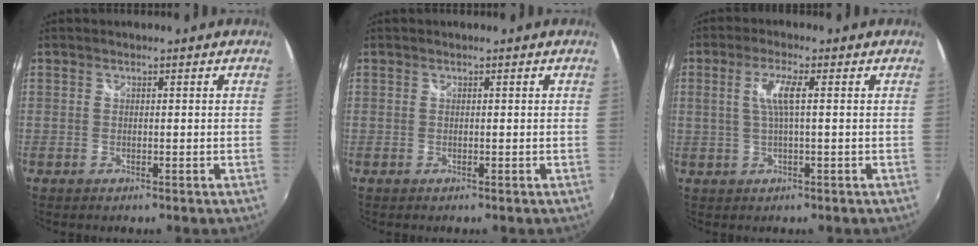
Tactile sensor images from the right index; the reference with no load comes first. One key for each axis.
{"total": 0.0}
{"total": 4.6, "fx": 0.8, "fy": 0.4, "fz": 4.6, "tx": -0.091, "ty": 0.001, "tz": 0.018}